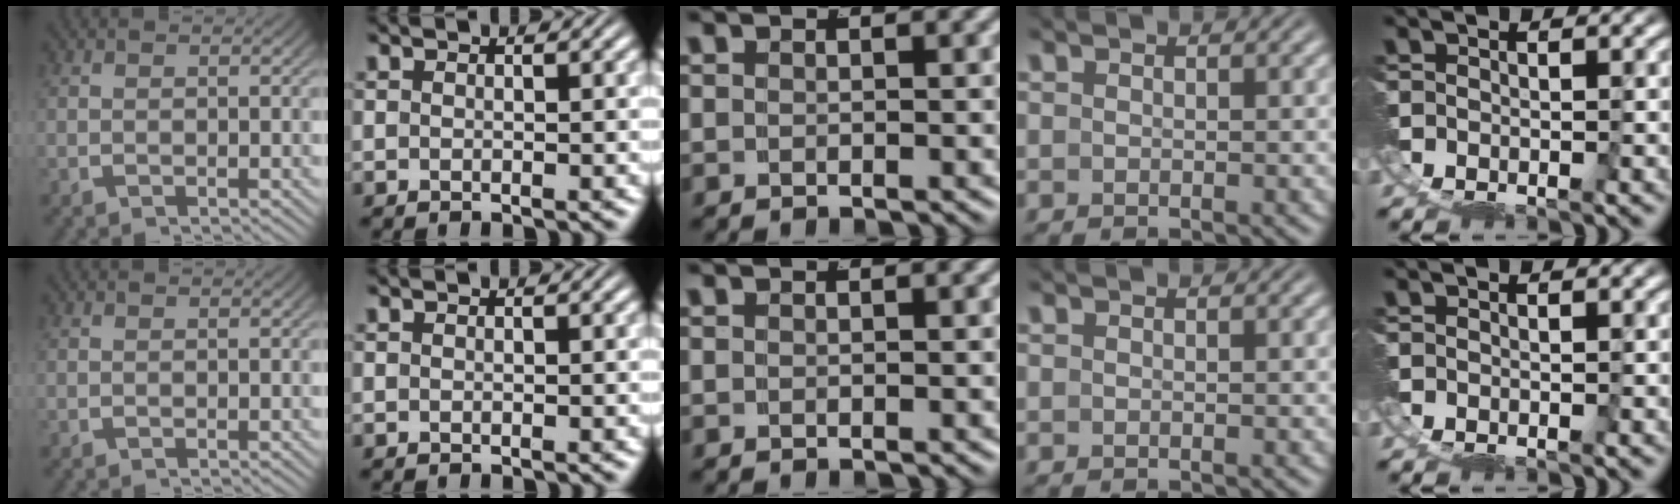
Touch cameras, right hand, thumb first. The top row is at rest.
{}